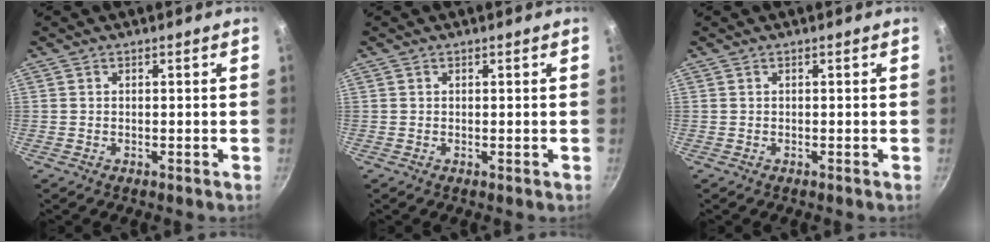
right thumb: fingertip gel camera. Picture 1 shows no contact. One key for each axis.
{"total": 0.0}
{"total": 0.0}